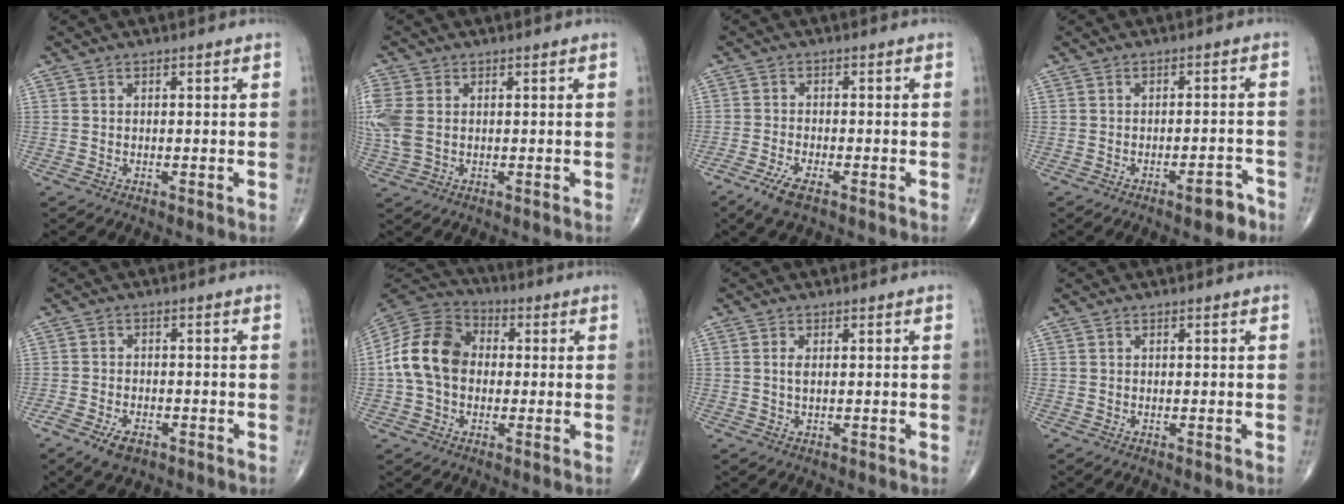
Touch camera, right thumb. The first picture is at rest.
{"total": 7.3, "force": [0.6, 5.0, 5.3], "torque": [-0.153, 0.008, 0.019]}
{"total": 4.4, "force": [-2.8, 1.3, 3.1], "torque": [-0.072, 0.003, -0.052]}
{"total": 4.1, "force": [-2.8, 1.3, 2.8], "torque": [-0.031, 0.020, -0.036]}
{"total": 5.0, "force": [-3.1, 2.6, 2.9], "torque": [-0.053, 0.009, -0.052]}
{"total": 13.5, "force": [-0.2, 10.3, 8.8], "torque": [-0.155, 0.035, -0.013]}
{"total": 1.5, "force": [0.2, 0.6, 1.4], "torque": [-0.033, -0.002, 0.005]}
{"total": 0.0}